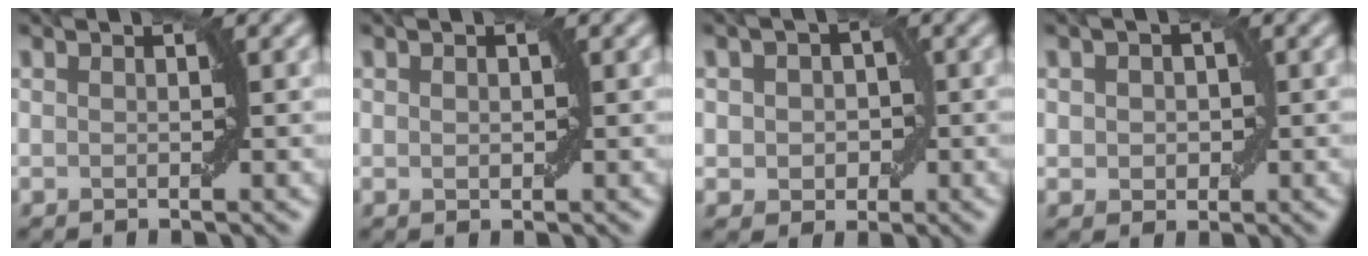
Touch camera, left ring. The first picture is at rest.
{"total": 0.7, "force": [0.1, 0.5, 0.5], "torque": [-0.007, 0.002, 0.004]}
{"total": 3.2, "force": [0.0, 2.6, 1.8], "torque": [-0.015, 0.002, -0.009]}
{"total": 2.2, "force": [0.1, 1.9, 1.2], "torque": [-0.013, 0.003, -0.003]}